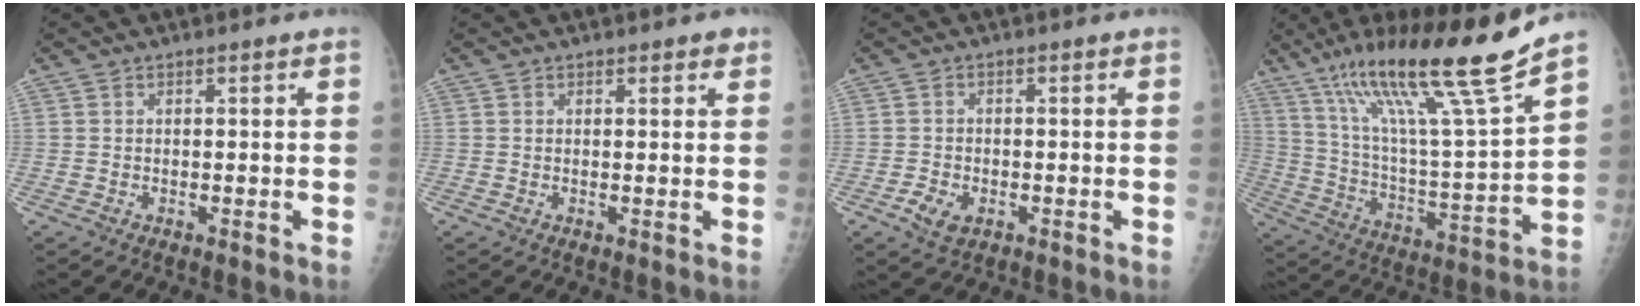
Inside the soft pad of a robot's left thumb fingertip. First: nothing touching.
{"total": 1.4, "force": [1.0, 0.7, 0.6], "torque": [0.007, -0.004, 0.007]}
{"total": 3.7, "force": [-1.6, 2.5, 2.3], "torque": [-0.040, 0.000, -0.025]}
{"total": 23.7, "force": [15.9, 1.4, 17.5], "torque": [-0.275, -0.059, 0.280]}